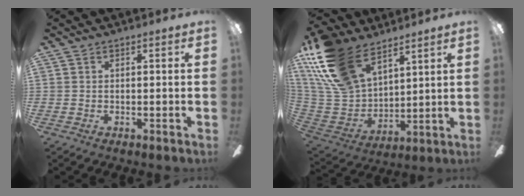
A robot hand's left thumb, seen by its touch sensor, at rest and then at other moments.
{"total": 22.2, "force": [14.2, 12.0, 12.2], "torque": [-0.282, -0.065, 0.265]}